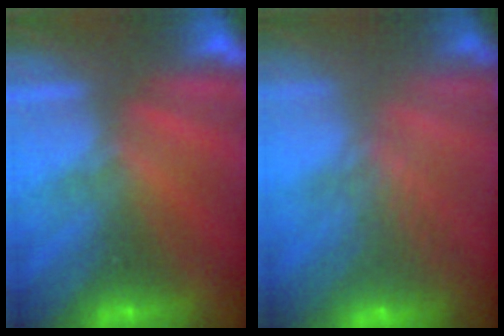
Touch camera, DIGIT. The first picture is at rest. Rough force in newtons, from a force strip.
{"total": 5.9}